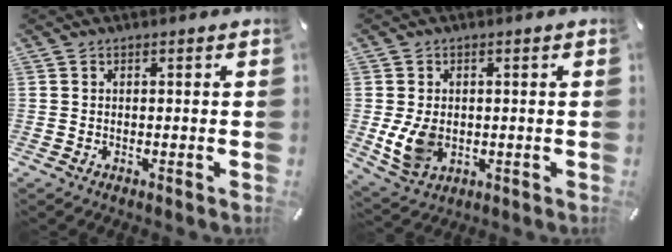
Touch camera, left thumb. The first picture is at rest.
{"total": 7.4, "force": [-0.7, 5.9, 4.4], "torque": [-0.108, -0.001, -0.011]}